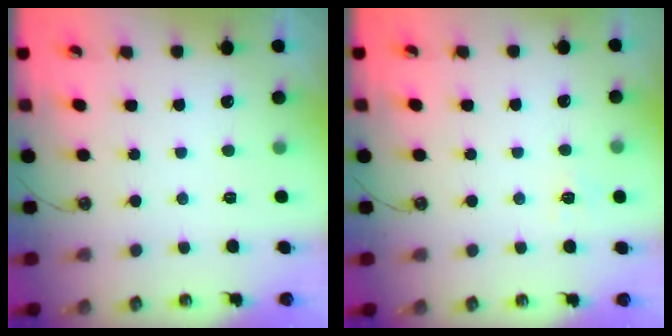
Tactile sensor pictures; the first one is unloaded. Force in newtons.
{"total": 6.3, "press": 6.3, "slide": 0.6}